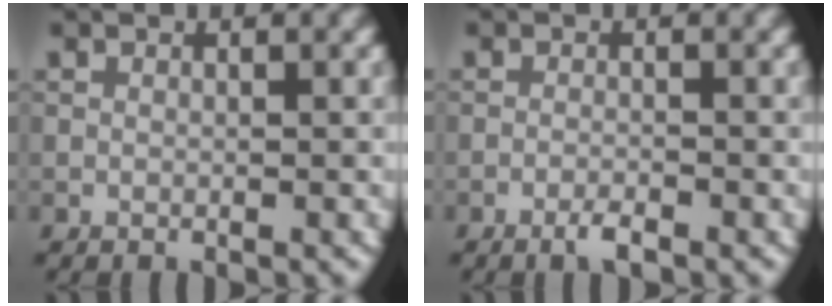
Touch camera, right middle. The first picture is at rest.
{"total": 1.6, "force": [-1.1, 0.3, 1.1], "torque": [-0.020, 0.000, -0.022]}